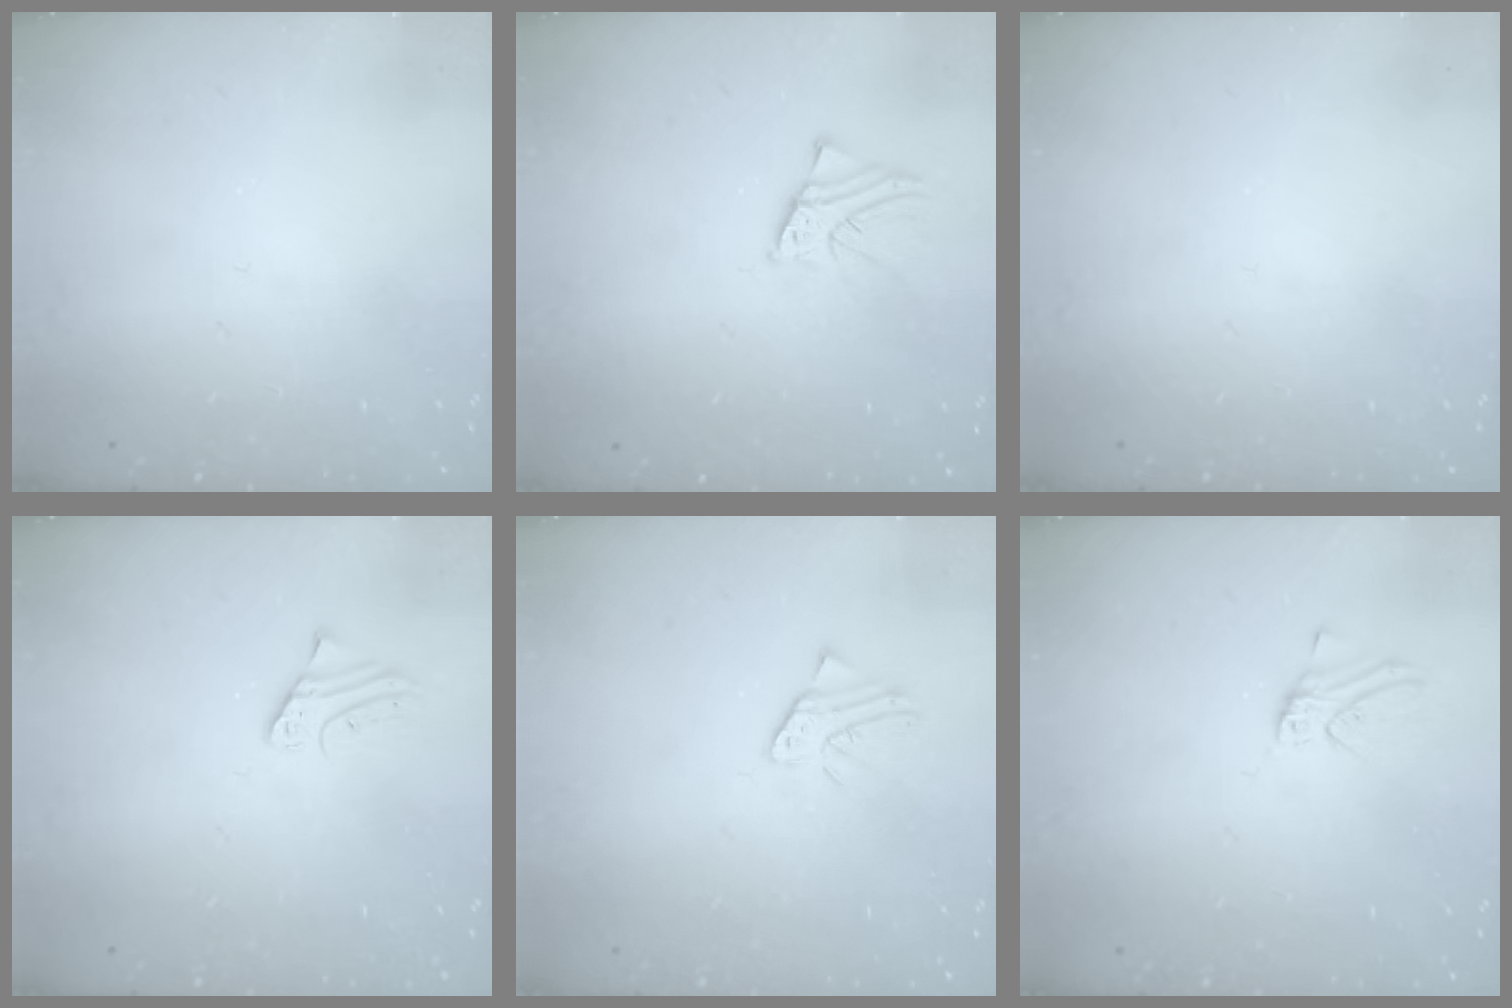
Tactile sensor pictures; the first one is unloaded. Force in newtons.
{"total": 2.6, "press": 2.6, "slide": 0.1}
{"total": 0.0}
{"total": 2.7, "press": 2.7, "slide": 0.1}
{"total": 1.2, "press": 1.2, "slide": 0.1}
{"total": 1.4, "press": 1.4, "slide": 0.1}